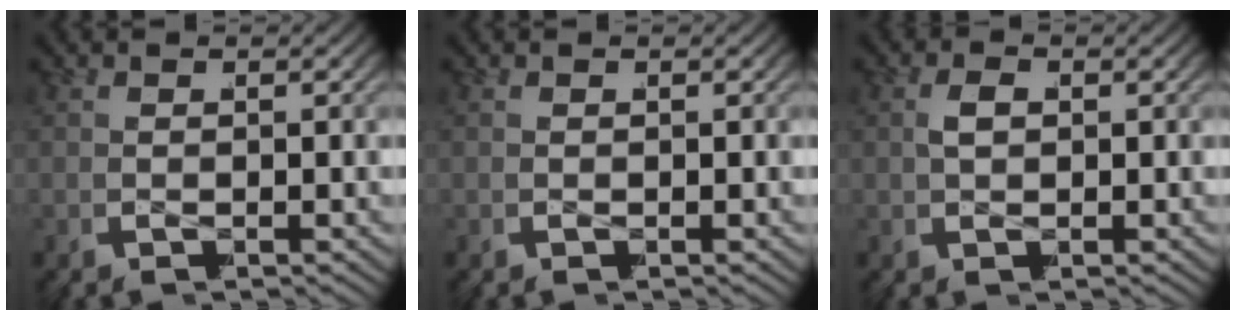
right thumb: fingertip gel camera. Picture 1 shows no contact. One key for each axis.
{"total": 0.0}
{"total": 1.3, "fx": 0.2, "fy": 0.8, "fz": 1.0, "tx": -0.010, "ty": 0.001, "tz": 0.003}